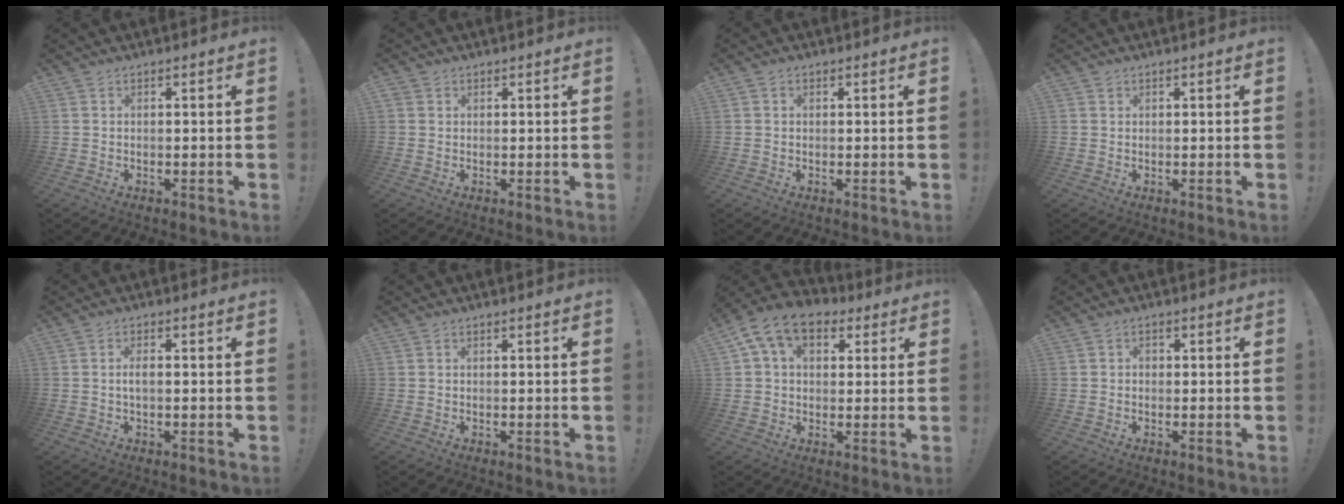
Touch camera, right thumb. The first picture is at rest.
{"total": 1.2, "force": [0.7, 0.9, 0.3], "torque": [-0.004, -0.001, 0.013]}
{"total": 0.8, "force": [0.2, 0.8, 0.2], "torque": [-0.001, 0.002, 0.002]}
{"total": 0.7, "force": [0.5, 0.5, 0.0], "torque": [-0.001, 0.001, 0.009]}
{"total": 2.6, "force": [-0.2, 0.9, 2.4], "torque": [-0.048, 0.001, -0.008]}
{"total": 0.0}
{"total": 10.8, "force": [4.6, 7.3, 6.5], "torque": [-0.110, -0.008, 0.089]}
{"total": 1.4, "force": [-0.5, 1.1, 0.7], "torque": [-0.017, 0.006, -0.008]}